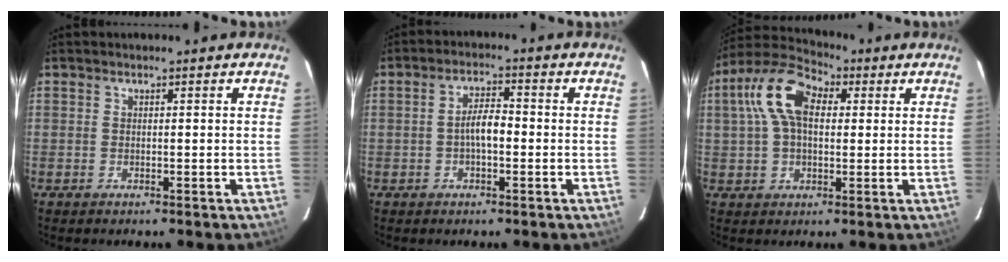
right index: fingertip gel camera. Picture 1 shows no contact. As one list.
[{"total": 4.2, "force": [-0.8, 1.6, 3.8], "torque": [-0.071, 0.011, -0.014]}, {"total": 12.8, "force": [3.0, 7.5, 10.0], "torque": [-0.202, 0.036, 0.045]}]